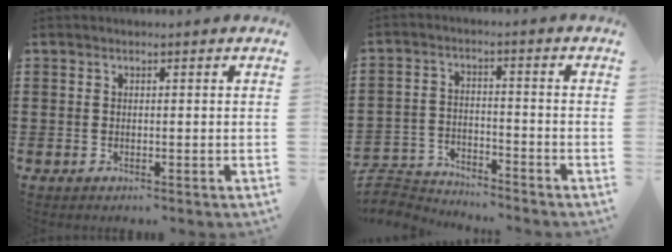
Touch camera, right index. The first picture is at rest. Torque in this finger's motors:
{"motor_torque": [-1.22, 0.92, -1.05, -0.21]}